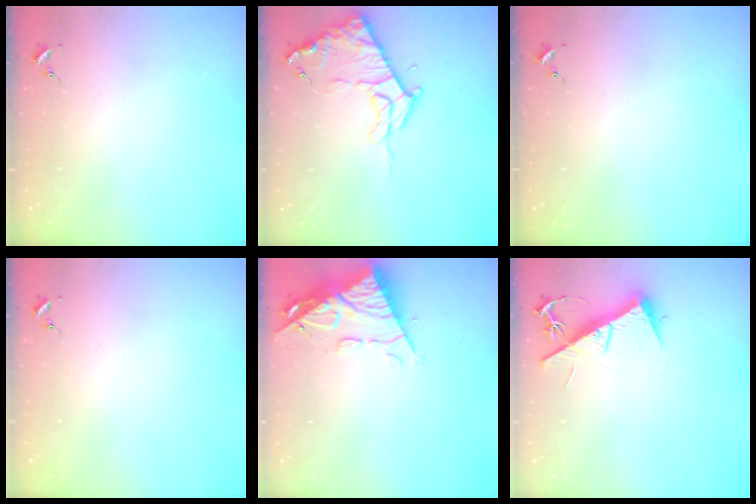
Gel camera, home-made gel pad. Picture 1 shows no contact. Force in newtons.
{"total": 12.0, "press": 12.0, "slide": 1.2}
{"total": 0.0}
{"total": 0.0}
{"total": 13.0, "press": 12.9, "slide": 1.4}
{"total": 12.5, "press": 12.5, "slide": 0.5}